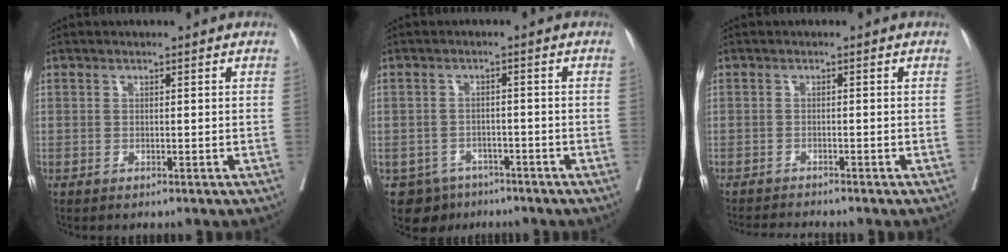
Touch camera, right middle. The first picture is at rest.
{"total": 4.7, "force": [-3.2, 3.4, 0.4], "torque": [0.003, 0.007, -0.045]}
{"total": 3.3, "force": [-3.1, -0.9, 0.5], "torque": [-0.004, -0.015, -0.052]}